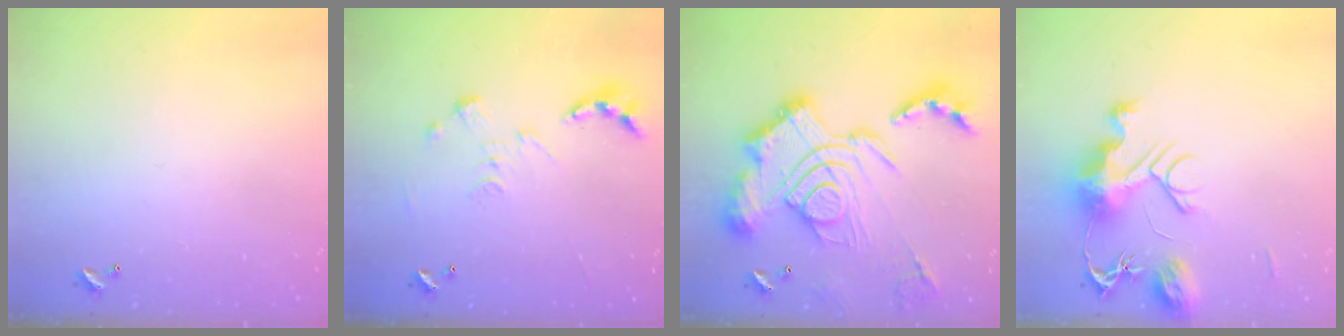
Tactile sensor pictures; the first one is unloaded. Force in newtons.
{"total": 0.0}
{"total": 4.2, "press": 3.4, "slide": 2.5}
{"total": 11.5, "press": 11.5, "slide": 1.2}